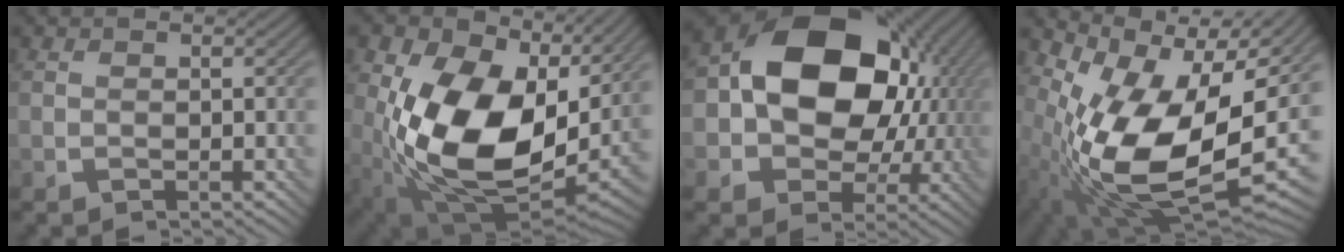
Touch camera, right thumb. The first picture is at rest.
{"total": 18.6, "force": [1.6, 12.9, 13.3], "torque": [-0.268, -0.044, 0.038]}
{"total": 17.3, "force": [1.9, 13.1, 11.2], "torque": [-0.179, -0.003, 0.032]}
{"total": 15.4, "force": [0.2, 8.1, 13.1], "torque": [-0.243, -0.019, 0.012]}